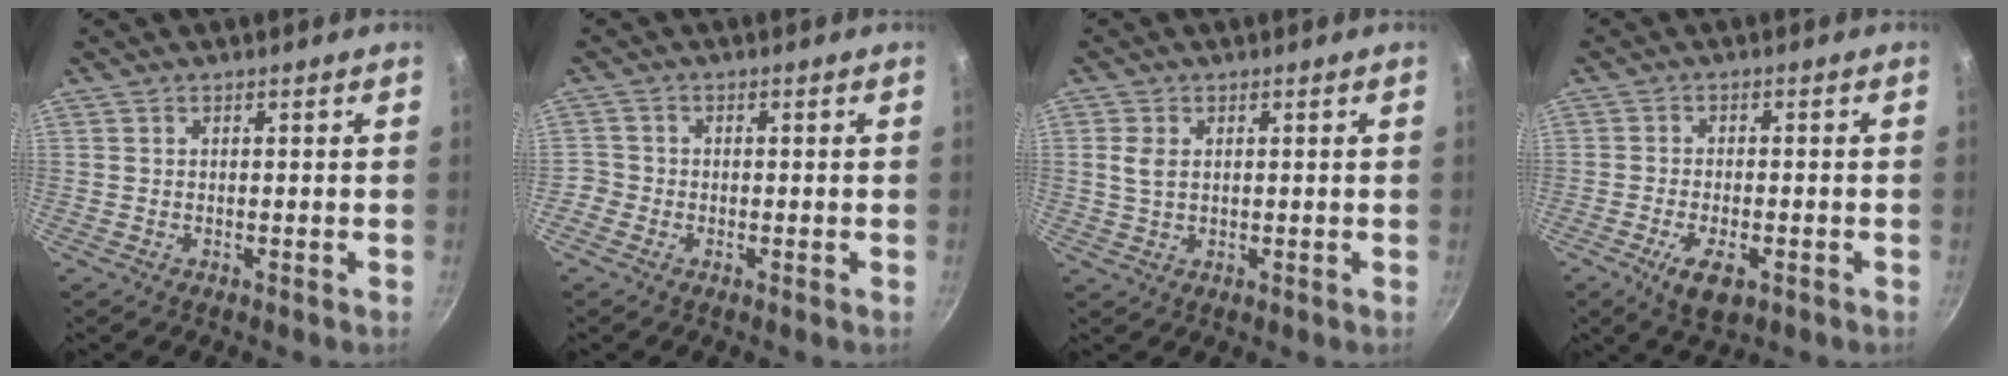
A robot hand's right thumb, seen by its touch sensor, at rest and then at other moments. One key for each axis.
{"total": 2.2, "fx": -1.2, "fy": 1.8, "fz": 0.3, "tx": 0.003, "ty": 0.013, "tz": -0.026}
{"total": 3.2, "fx": 0.7, "fy": 2.2, "fz": 2.3, "tx": -0.043, "ty": -0.002, "tz": 0.013}
{"total": 6.9, "fx": -3.0, "fy": 3.1, "fz": 5.3, "tx": -0.094, "ty": 0.004, "tz": -0.049}